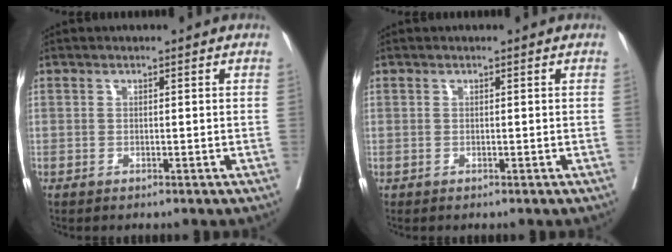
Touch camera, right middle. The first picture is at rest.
{"total": 0.0}